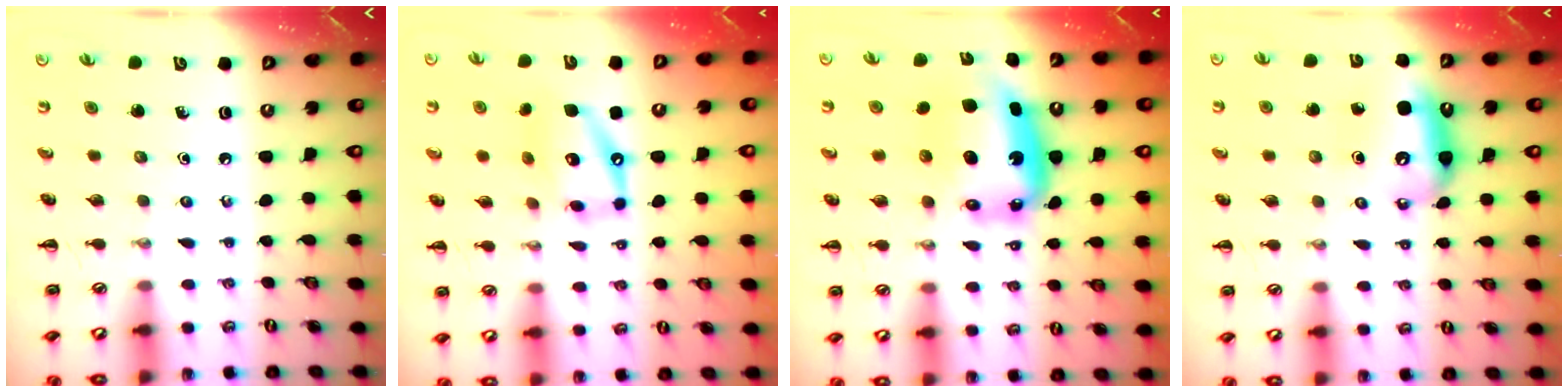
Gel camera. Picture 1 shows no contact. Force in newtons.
{"total": 13.5, "press": 13.3, "slide": 2.5}
{"total": 10.3, "press": 9.9, "slide": 3.0}
{"total": 8.4, "press": 8.4, "slide": 0.9}